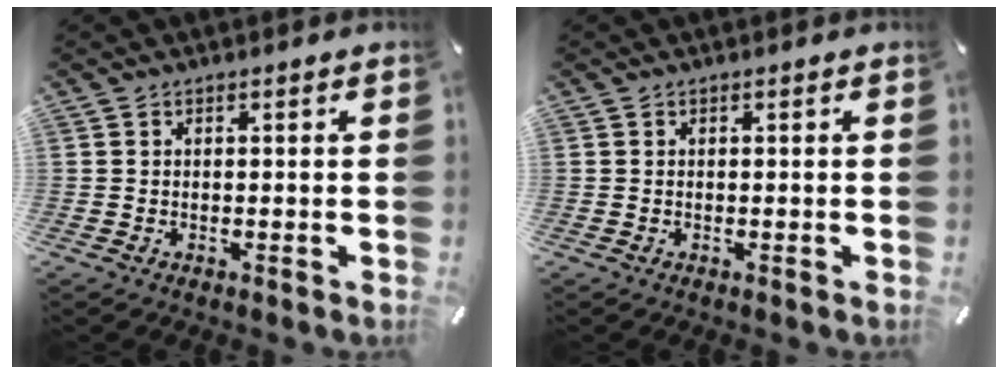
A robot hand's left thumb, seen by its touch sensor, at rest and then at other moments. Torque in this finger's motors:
{"motor_torque": [0.00, 0.00, 0.00, 0.00, 0.00]}